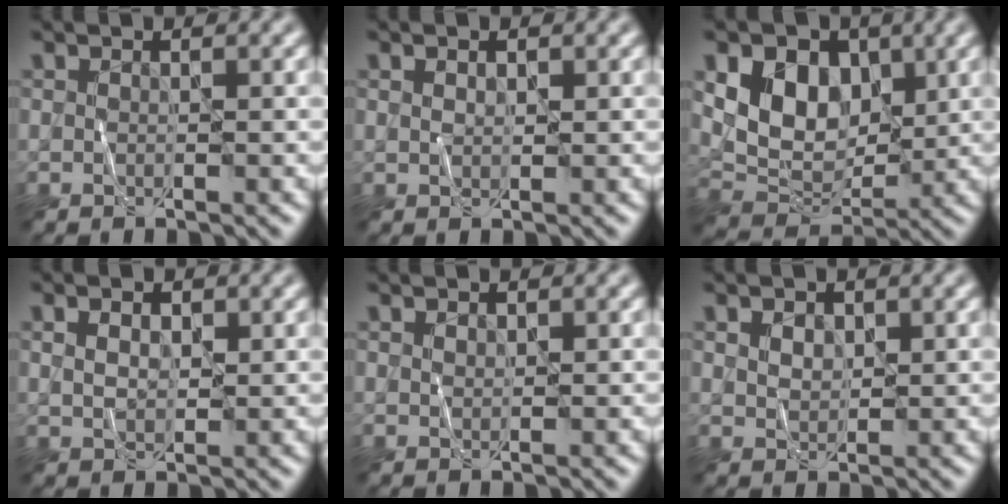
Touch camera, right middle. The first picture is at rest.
{"total": 0.9, "force": [0.5, 0.6, 0.6], "torque": [-0.010, 0.000, 0.009]}
{"total": 7.0, "force": [2.1, 5.1, 4.3], "torque": [-0.075, -0.008, 0.032]}
{"total": 2.5, "force": [0.9, 1.6, 1.6], "torque": [-0.027, 0.008, 0.007]}
{"total": 0.7, "force": [0.4, 0.4, 0.3], "torque": [-0.007, -0.001, 0.008]}
{"total": 2.1, "force": [1.1, 1.5, 1.1], "torque": [-0.022, 0.004, 0.015]}